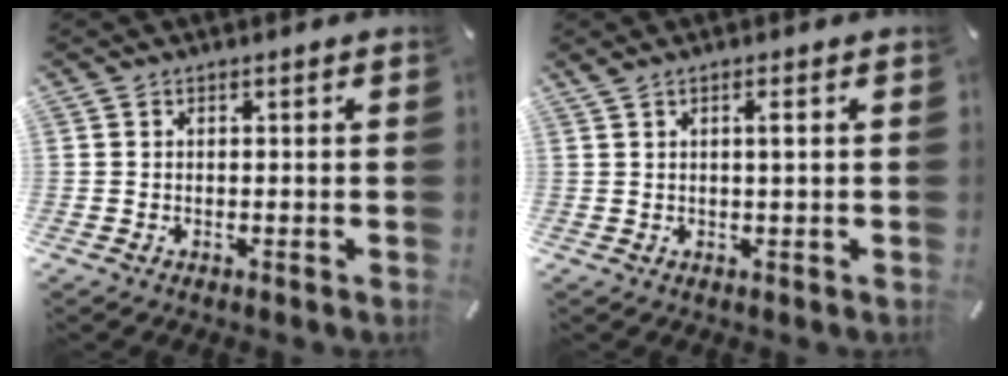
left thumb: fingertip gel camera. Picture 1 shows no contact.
{"total": 2.1, "force": [0.6, 0.0, 2.0], "torque": [-0.041, -0.002, 0.008]}